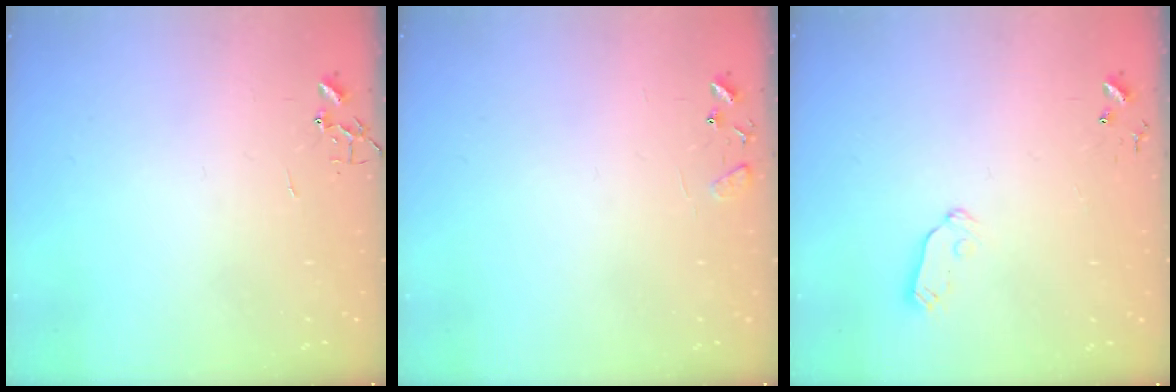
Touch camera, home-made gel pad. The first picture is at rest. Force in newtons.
{"total": 7.7, "press": 7.7, "slide": 0.6}
{"total": 6.0, "press": 6.0, "slide": 0.5}